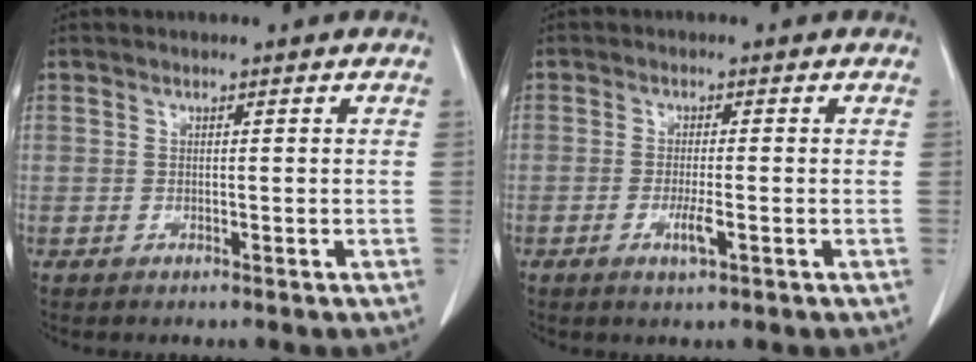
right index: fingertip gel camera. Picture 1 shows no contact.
{"total": 3.0, "force": [-1.1, 0.3, 2.8], "torque": [-0.053, -0.004, -0.017]}